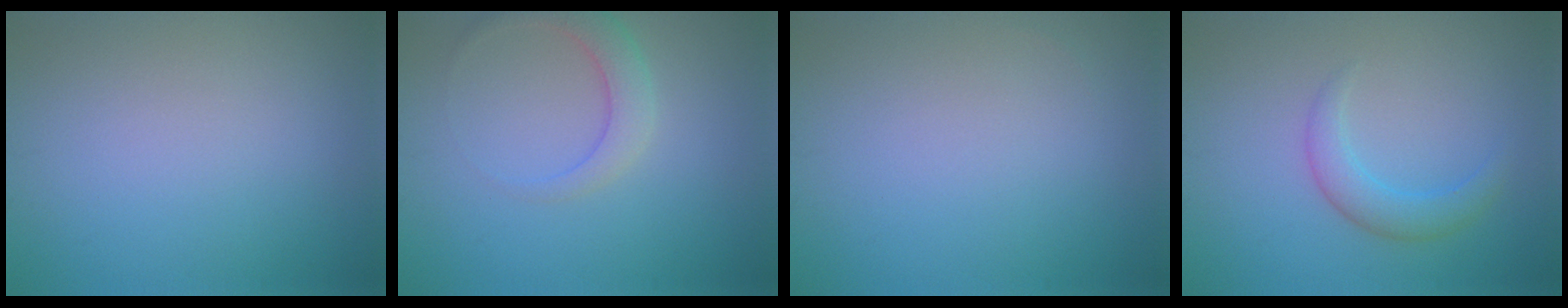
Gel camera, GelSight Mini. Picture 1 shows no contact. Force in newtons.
{"total": 2.5, "press": 2.5, "slide": 0.1}
{"total": 0.0}
{"total": 2.5, "press": 2.5, "slide": 0.0}